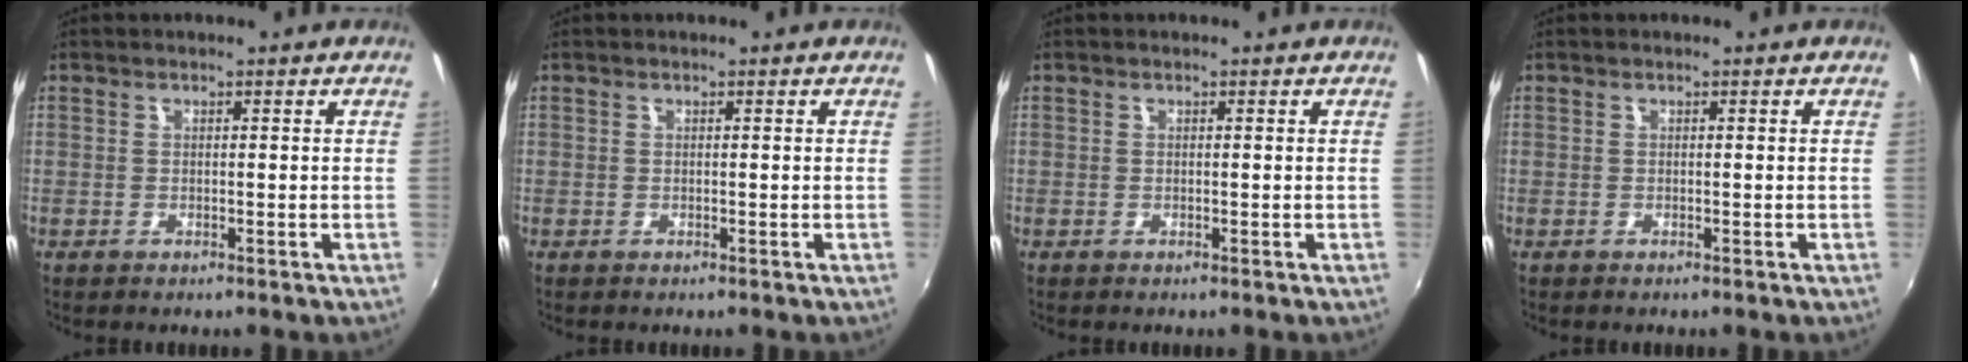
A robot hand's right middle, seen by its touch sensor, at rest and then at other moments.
{"total": 0.0}
{"total": 0.0}
{"total": 0.0}